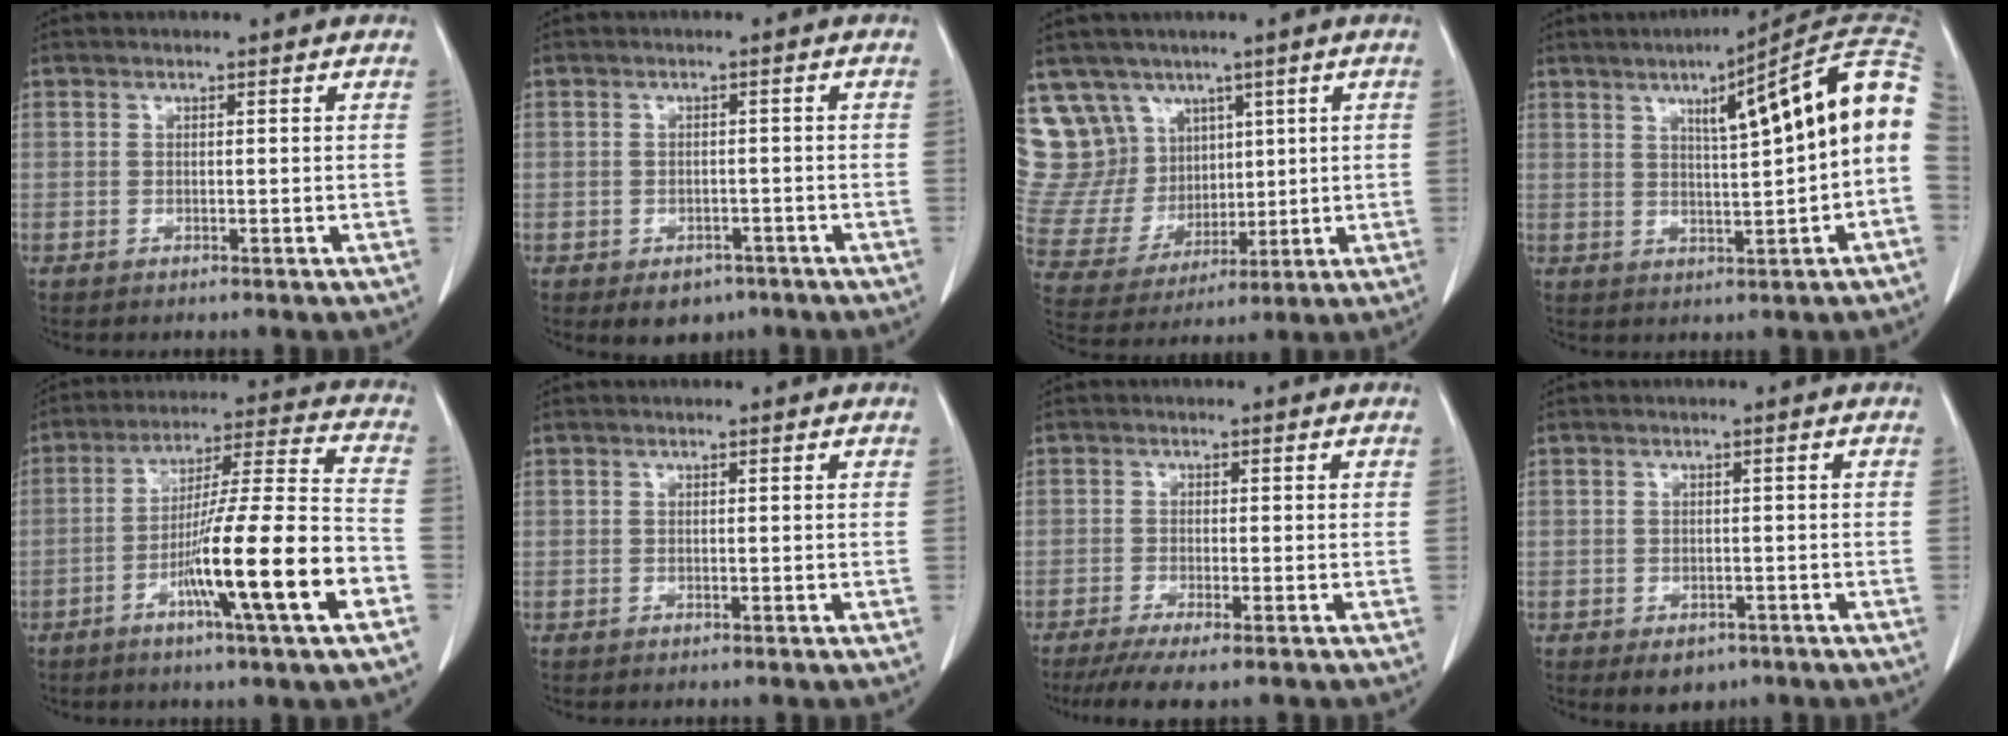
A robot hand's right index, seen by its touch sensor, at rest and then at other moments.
{"total": 4.2, "force": [-2.6, 2.8, 1.6], "torque": [-0.012, 0.004, -0.027]}
{"total": 15.3, "force": [9.4, 11.5, 3.4], "torque": [-0.097, 0.054, 0.211]}
{"total": 14.4, "force": [2.9, 0.4, 14.1], "torque": [-0.187, 0.032, 0.034]}
{"total": 17.1, "force": [-6.5, -0.4, 15.8], "torque": [-0.268, -0.008, -0.108]}
{"total": 0.0}
{"total": 5.9, "force": [-4.3, 0.2, 4.1], "torque": [-0.061, -0.014, -0.071]}
{"total": 3.6, "force": [-2.1, 2.4, 1.5], "torque": [-0.012, 0.001, -0.019]}